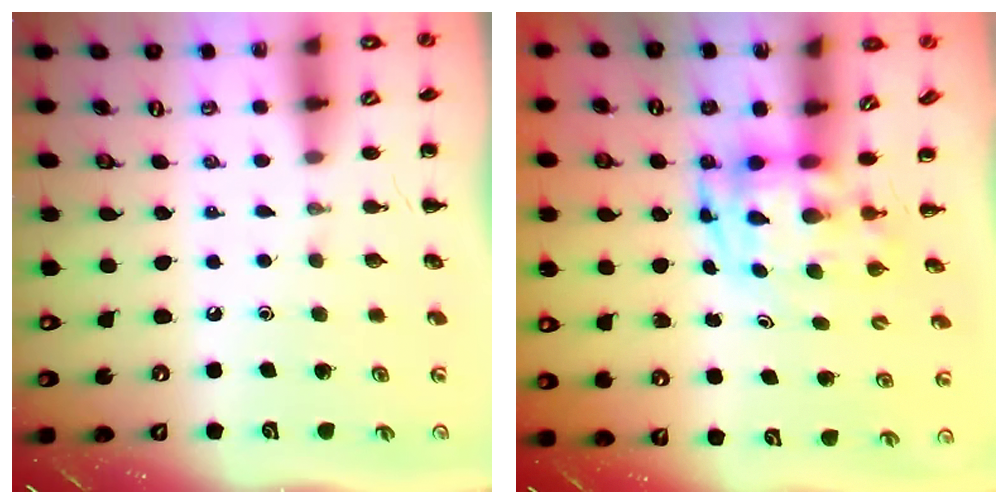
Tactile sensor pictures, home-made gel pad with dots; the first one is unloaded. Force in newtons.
{"total": 3.5, "press": 3.4, "slide": 0.7}